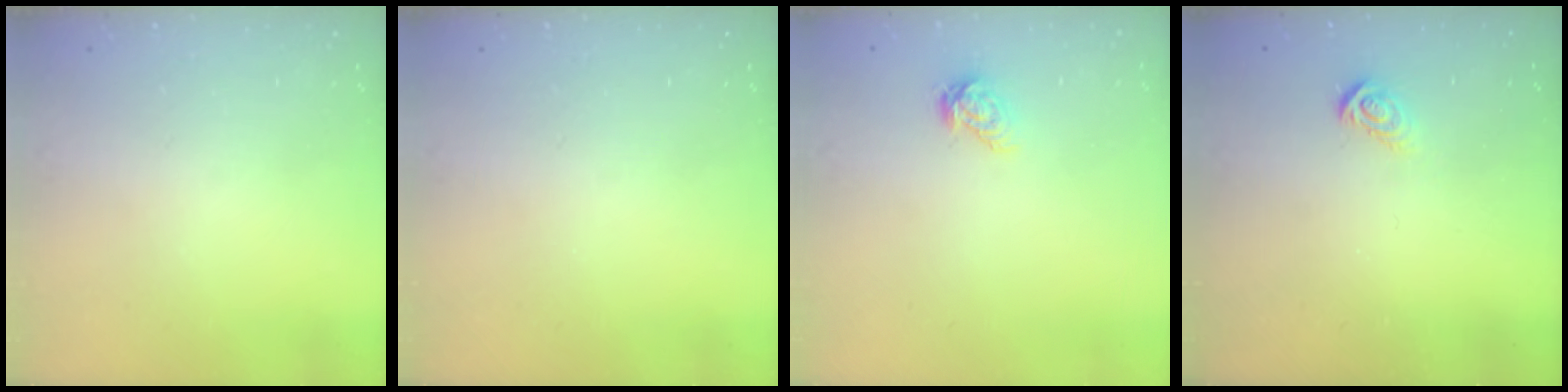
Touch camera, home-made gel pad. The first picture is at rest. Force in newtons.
{"total": 0.0}
{"total": 6.5, "press": 6.5, "slide": 0.4}
{"total": 4.2, "press": 4.2, "slide": 0.4}